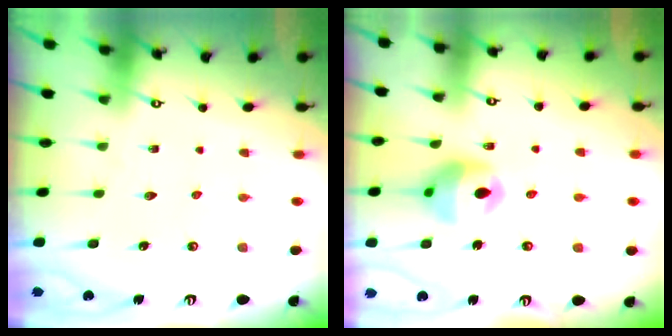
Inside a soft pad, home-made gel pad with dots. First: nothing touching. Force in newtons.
{"total": 13.3, "press": 13.2, "slide": 2.0}